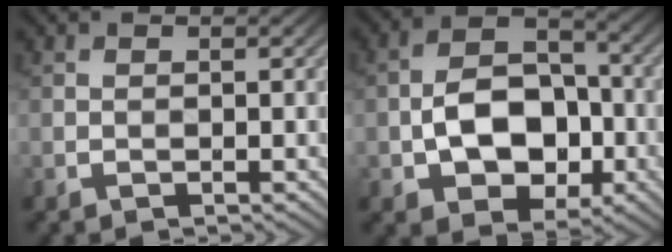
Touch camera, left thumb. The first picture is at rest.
{"total": 9.7, "force": [-2.3, 6.5, 6.8], "torque": [-0.119, 0.004, -0.045]}